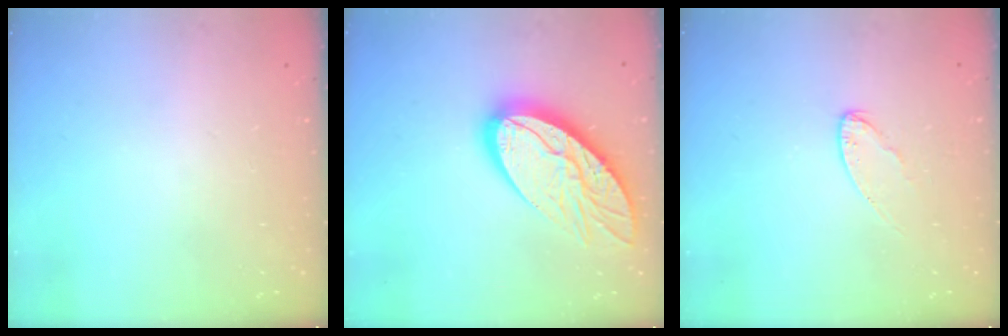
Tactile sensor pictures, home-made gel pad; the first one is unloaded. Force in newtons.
{"total": 17.2, "press": 17.2, "slide": 1.5}
{"total": 5.4, "press": 5.4, "slide": 0.6}